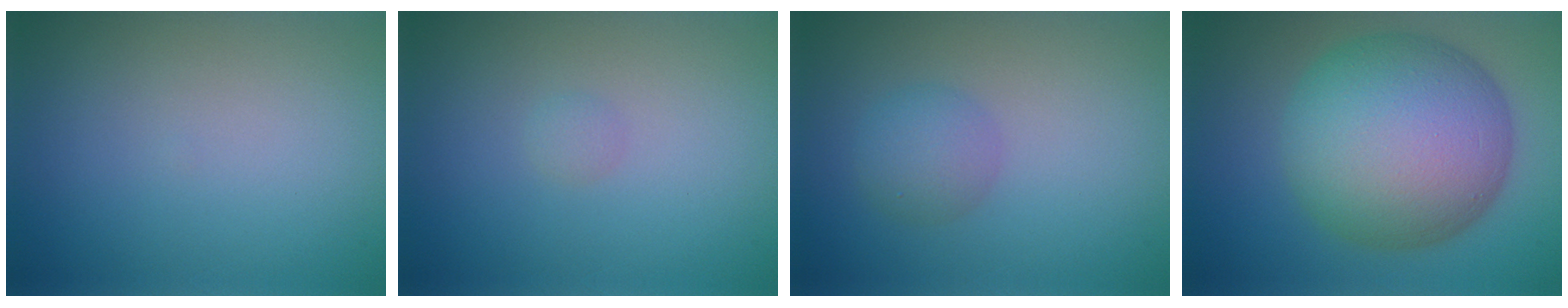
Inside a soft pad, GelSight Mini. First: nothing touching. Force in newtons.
{"total": 0.6, "press": 0.6, "slide": 0.0}
{"total": 2.4, "press": 2.4, "slide": 0.0}
{"total": 13.9, "press": 13.9, "slide": 0.4}